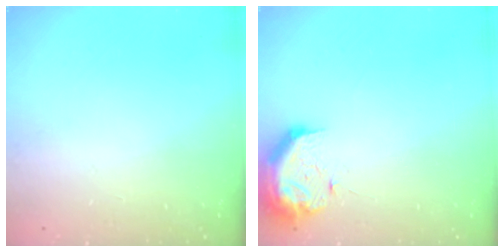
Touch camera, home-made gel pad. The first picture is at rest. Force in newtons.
{"total": 10.4, "press": 10.4, "slide": 0.9}